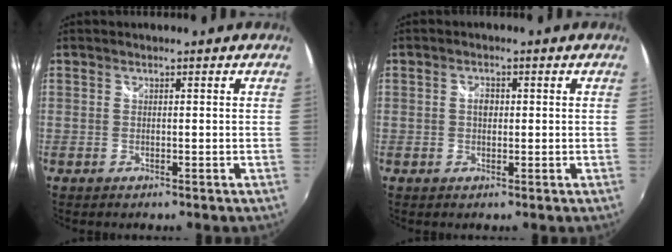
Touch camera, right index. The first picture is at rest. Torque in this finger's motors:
{"motor_torque": [0.83, 0.06, 0.21, 0.06]}